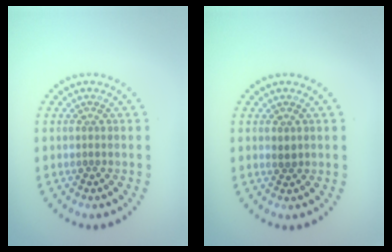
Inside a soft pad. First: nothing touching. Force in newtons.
{"total": 0.7, "press": 0.7, "slide": 0.2}